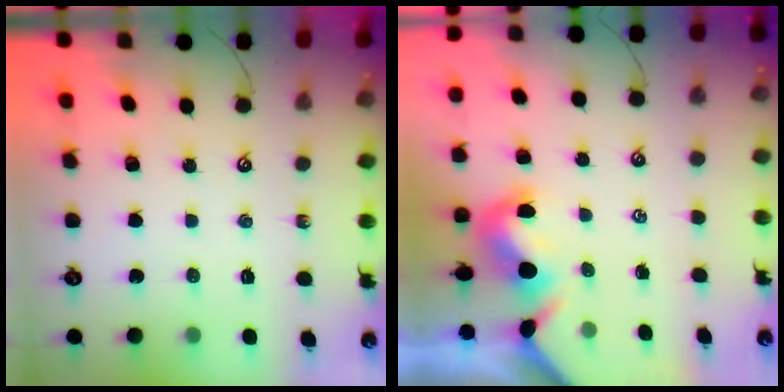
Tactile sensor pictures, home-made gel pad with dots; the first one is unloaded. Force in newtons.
{"total": 1.5, "press": 1.2, "slide": 0.9}